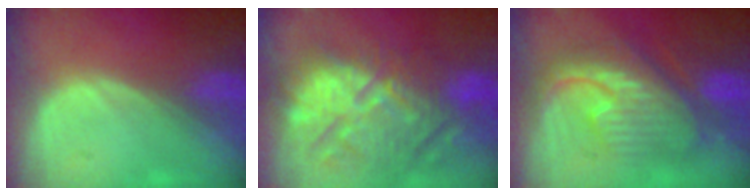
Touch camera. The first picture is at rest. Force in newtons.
{"total": 13.7, "press": 12.5, "slide": 5.5}
{"total": 10.3, "press": 10.2, "slide": 0.9}